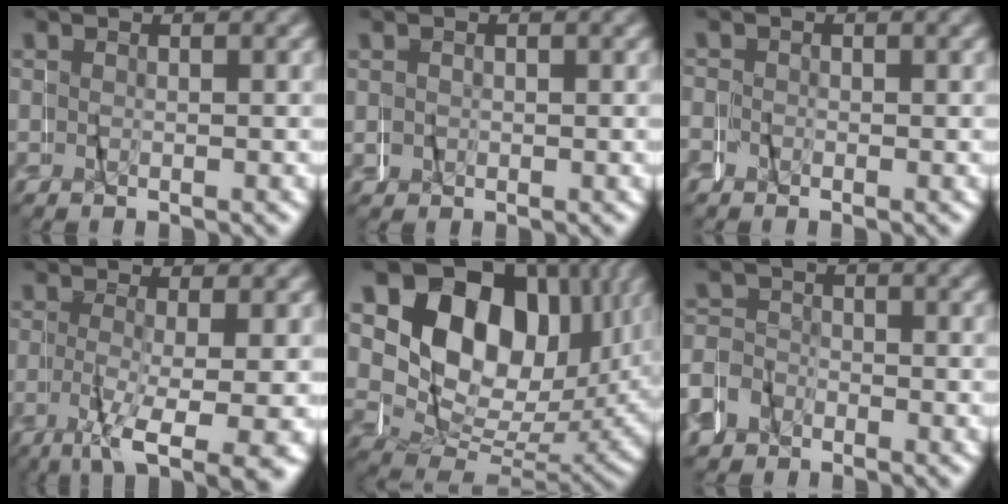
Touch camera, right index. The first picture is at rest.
{"total": 1.1, "force": [0.1, 1.1, 0.0], "torque": [-0.004, -0.005, 0.006]}
{"total": 1.5, "force": [-0.2, 1.5, 0.1], "torque": [-0.004, 0.009, -0.011]}
{"total": 7.2, "force": [-4.6, 1.3, 5.3], "torque": [-0.091, -0.024, -0.060]}
{"total": 20.7, "force": [5.8, 14.5, 13.5], "torque": [-0.214, 0.024, 0.073]}
{"total": 5.3, "force": [-2.6, 4.6, 0.8], "torque": [-0.017, 0.005, -0.056]}